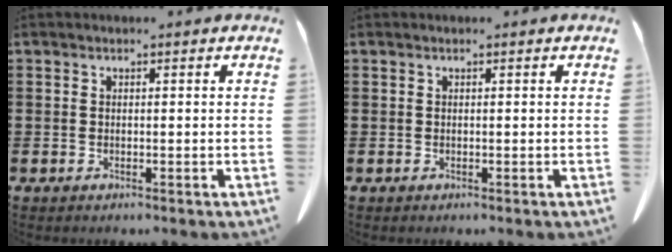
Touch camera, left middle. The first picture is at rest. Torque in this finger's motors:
{"motor_torque": [-0.03, 0.04, 0.00, 0.01]}